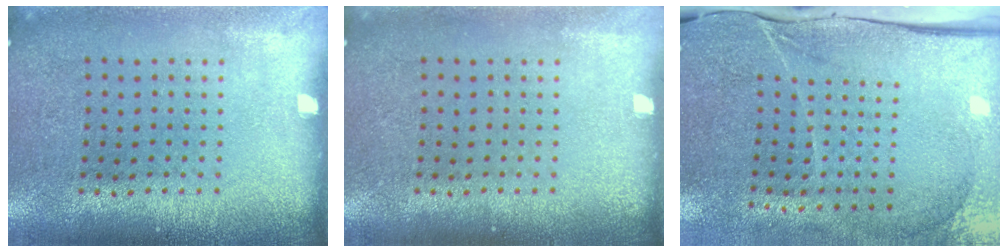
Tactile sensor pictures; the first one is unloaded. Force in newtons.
{"total": 0.0}
{"total": 4.4, "press": 3.6, "slide": 2.5}